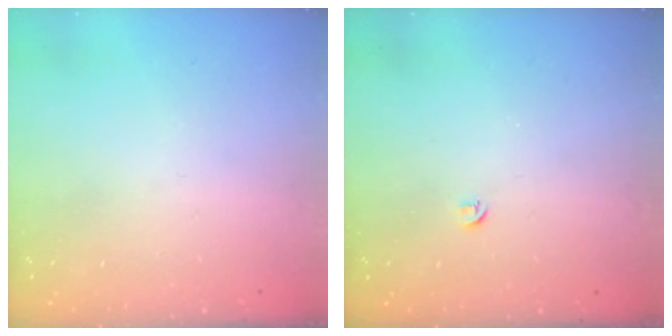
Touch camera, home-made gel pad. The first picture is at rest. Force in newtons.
{"total": 3.4, "press": 3.4, "slide": 0.5}